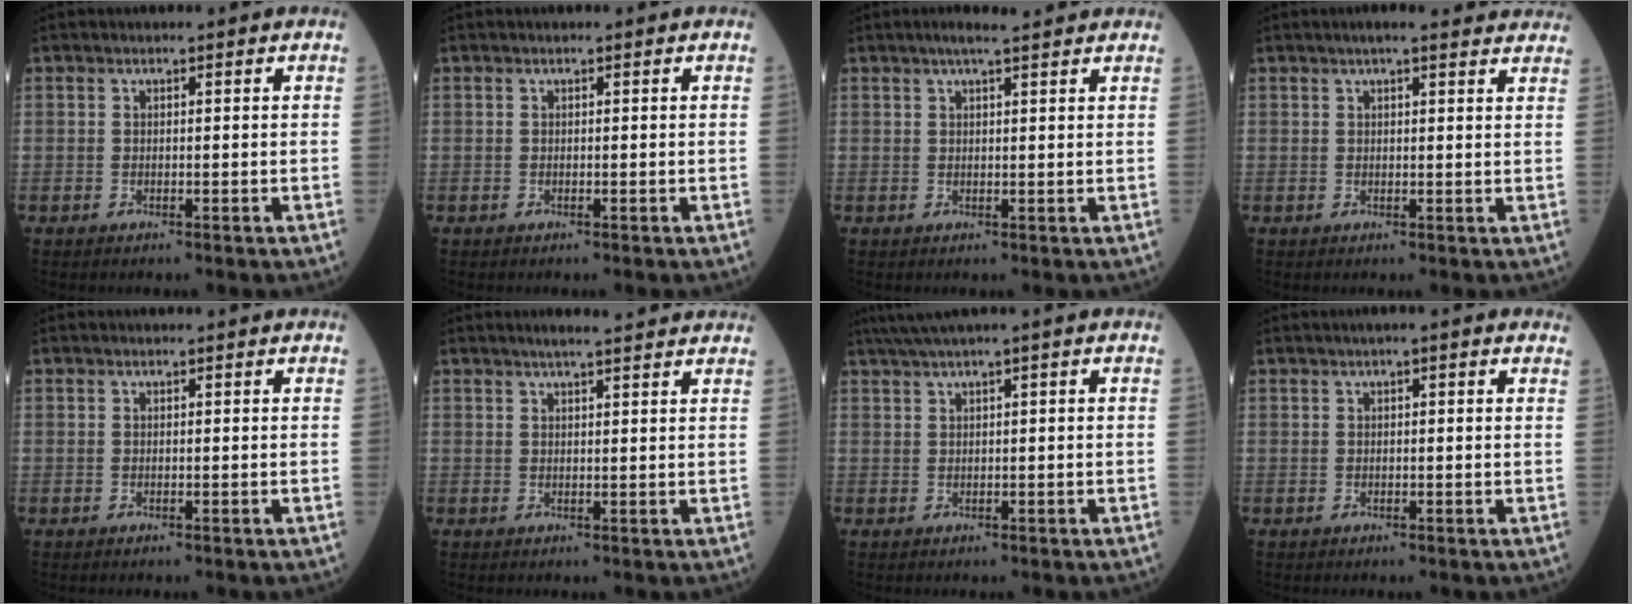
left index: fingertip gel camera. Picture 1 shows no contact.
{"total": 0.0}
{"total": 4.9, "force": [3.9, 0.3, 3.0], "torque": [-0.044, 0.025, 0.058]}
{"total": 10.3, "force": [9.0, 1.3, 4.8], "torque": [-0.054, 0.023, 0.093]}
{"total": 0.0}
{"total": 5.8, "force": [5.0, 0.4, 3.0], "torque": [-0.044, 0.022, 0.066]}
{"total": 3.1, "force": [1.8, -0.5, 2.5], "torque": [-0.055, 0.017, 0.042]}
{"total": 2.4, "force": [1.3, 0.4, 1.9], "torque": [-0.030, 0.018, 0.013]}